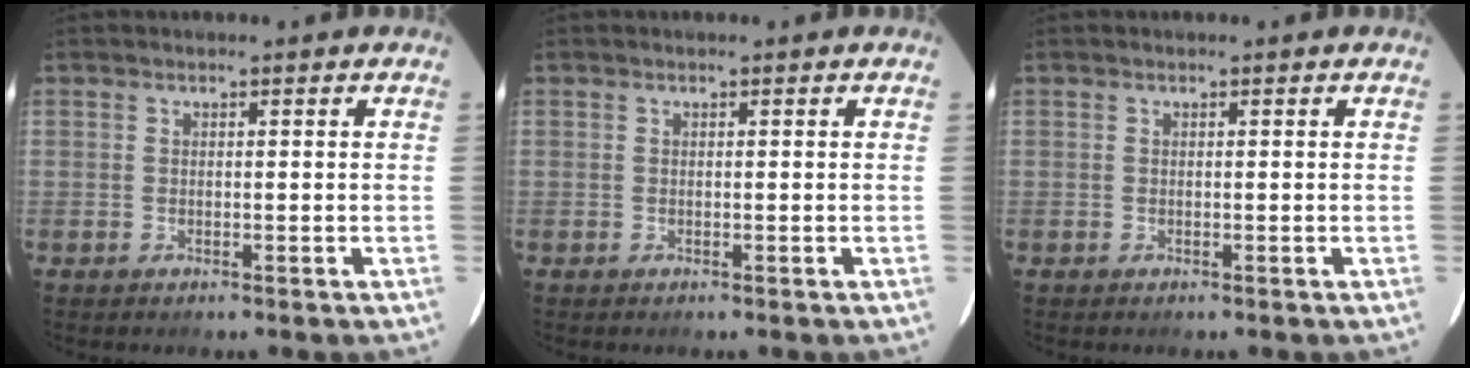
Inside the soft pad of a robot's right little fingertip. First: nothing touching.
{"total": 0.0}
{"total": 0.0}